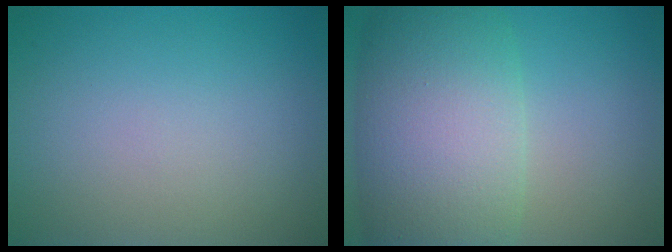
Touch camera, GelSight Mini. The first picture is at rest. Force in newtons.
{"total": 11.7, "press": 11.7, "slide": 0.1}